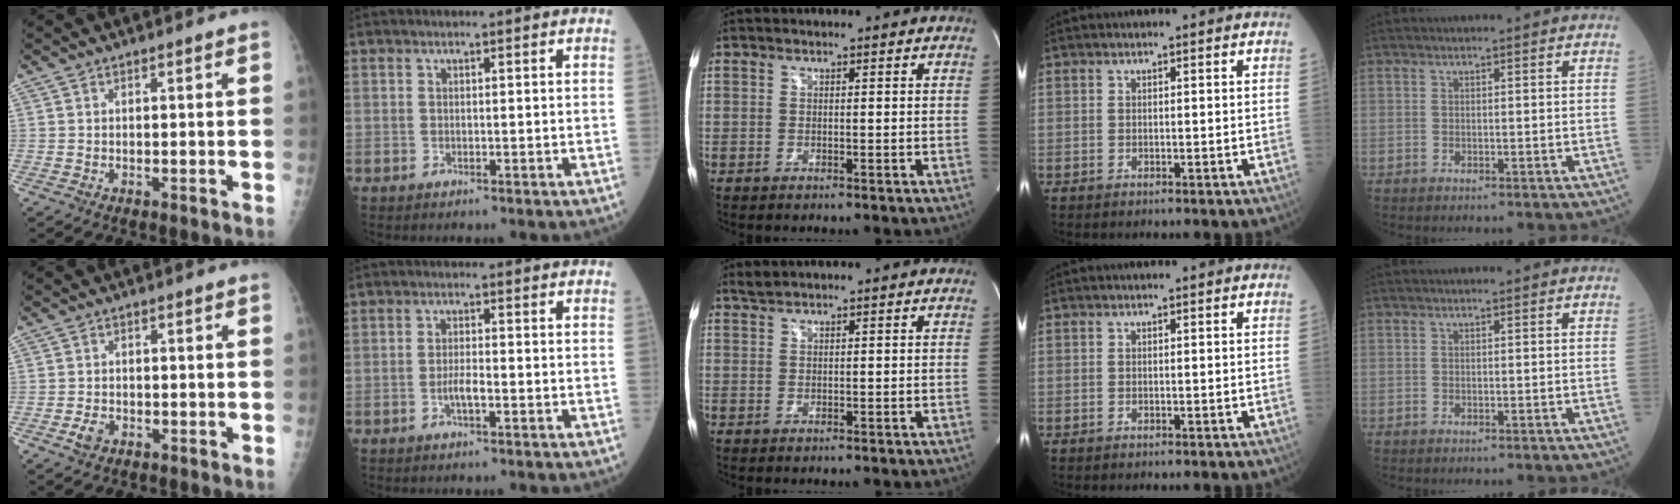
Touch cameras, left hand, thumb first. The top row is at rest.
{"thumb": {"total": 2.3, "force": [-1.2, 1.6, 1.3], "torque": [-0.020, 0.003, -0.019]}, "index": {"total": 2.5, "force": [-1.1, 0.5, 2.2], "torque": [-0.043, -0.001, -0.022]}, "middle": {"total": 1.0, "force": [0.9, -0.1, 0.1], "torque": [-0.008, 0.008, 0.025]}}